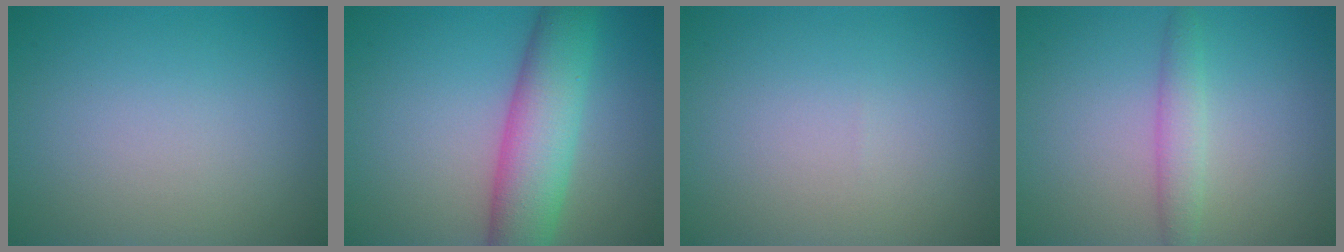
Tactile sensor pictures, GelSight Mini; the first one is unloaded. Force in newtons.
{"total": 7.1, "press": 7.1, "slide": 0.2}
{"total": 0.0}
{"total": 2.1, "press": 2.1, "slide": 0.1}